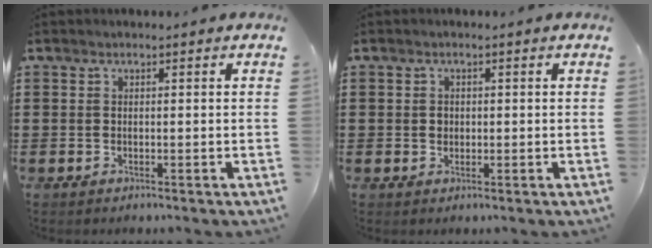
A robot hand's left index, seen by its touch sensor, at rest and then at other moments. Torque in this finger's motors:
{"motor_torque": [0.40, 0.29, 0.18, 0.01]}